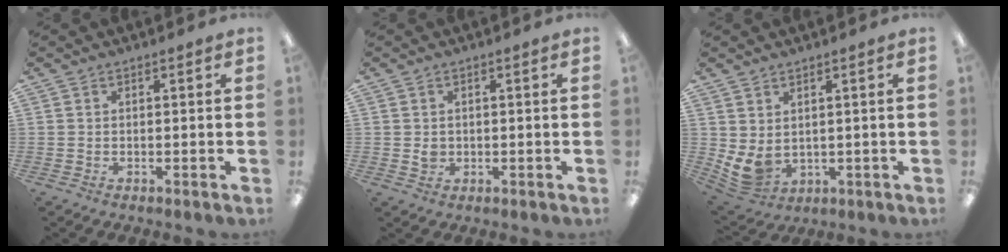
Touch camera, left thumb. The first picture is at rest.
{"total": 2.0, "force": [0.0, 1.8, 1.0], "torque": [-0.011, 0.001, -0.003]}
{"total": 5.6, "force": [1.0, 4.2, 3.6], "torque": [-0.091, -0.016, 0.019]}